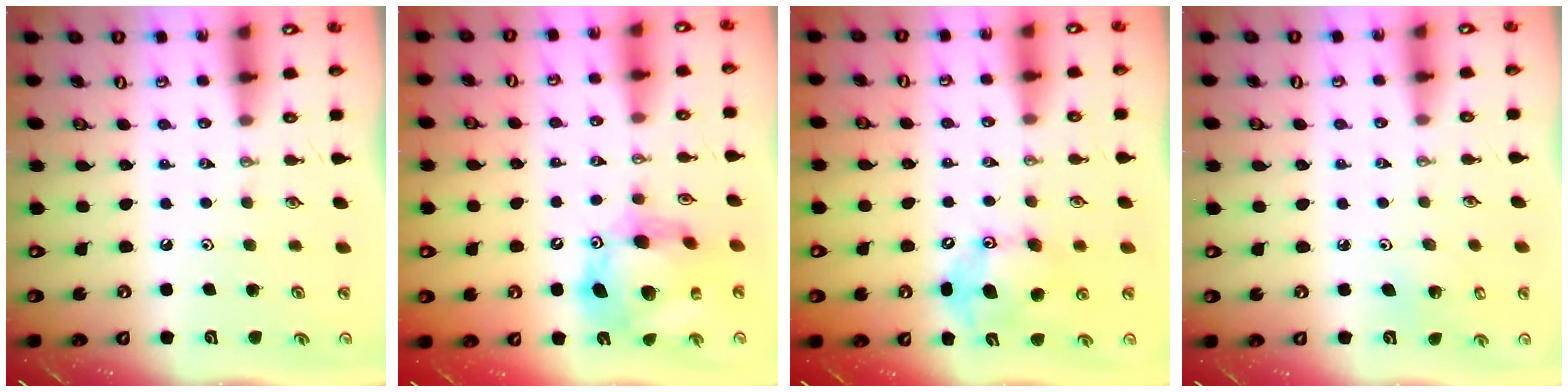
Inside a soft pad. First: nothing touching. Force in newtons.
{"total": 17.1, "press": 17.0, "slide": 1.7}
{"total": 11.9, "press": 11.4, "slide": 3.4}
{"total": 3.8, "press": 3.8, "slide": 0.3}